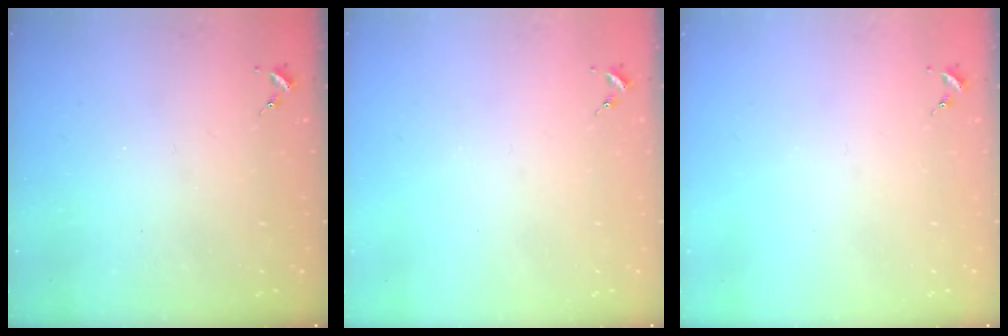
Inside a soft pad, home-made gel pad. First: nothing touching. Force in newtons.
{"total": 0.0}
{"total": 0.0}